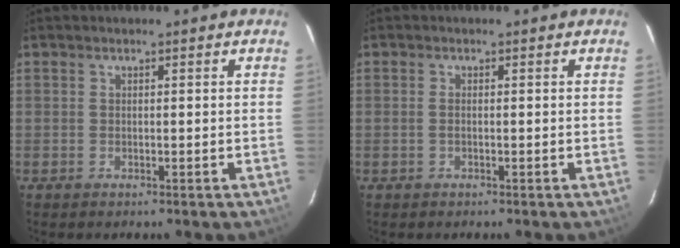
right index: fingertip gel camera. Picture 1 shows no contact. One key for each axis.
{"total": 0.7, "fx": -0.1, "fy": 0.3, "fz": 0.7, "tx": -0.017, "ty": 0.000, "tz": -0.003}